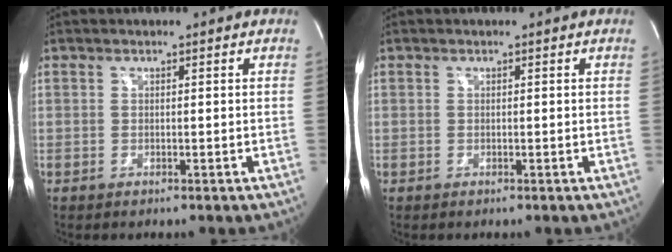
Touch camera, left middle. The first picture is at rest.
{"total": 0.0}